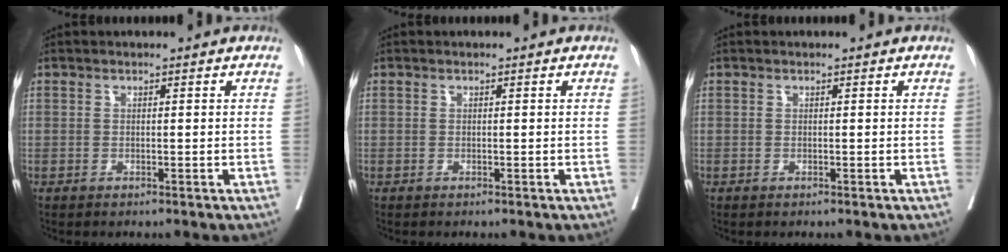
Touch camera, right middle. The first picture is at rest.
{"total": 0.0}
{"total": 0.0}